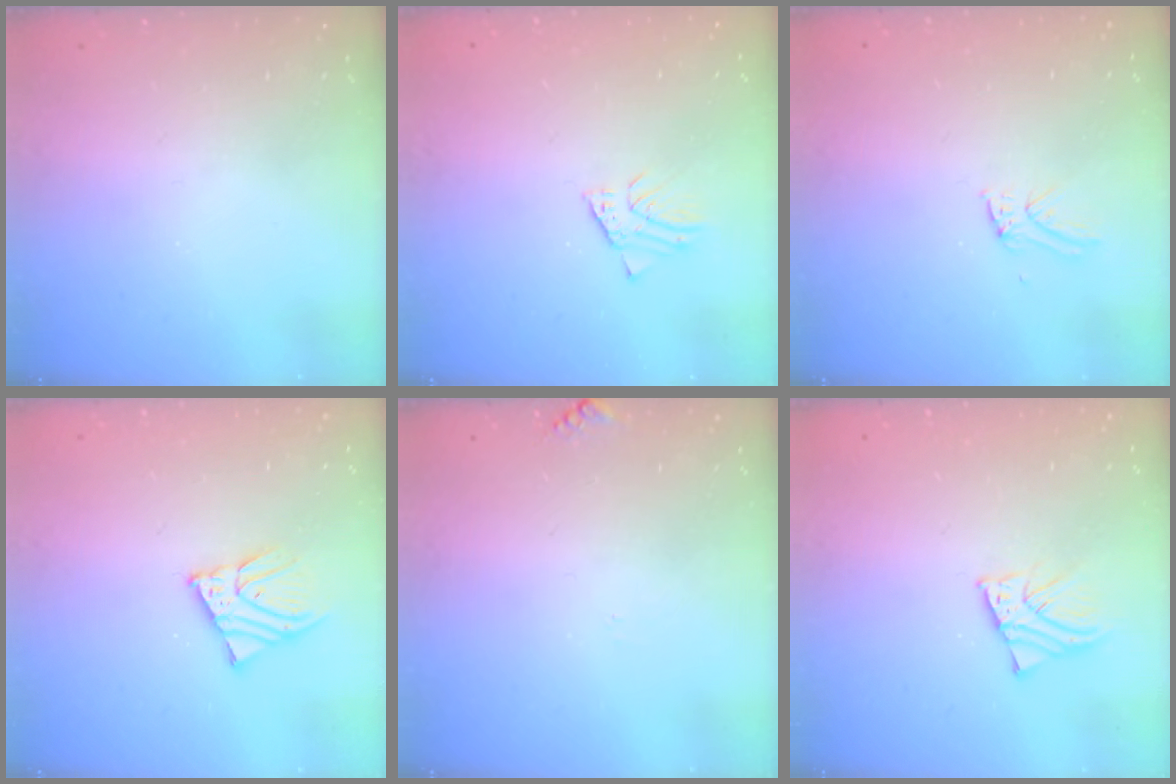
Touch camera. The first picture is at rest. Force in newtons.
{"total": 1.1, "press": 1.1, "slide": 0.0}
{"total": 4.7, "press": 4.7, "slide": 0.4}
{"total": 5.8, "press": 5.8, "slide": 0.3}
{"total": 4.2, "press": 4.2, "slide": 0.6}
{"total": 2.8, "press": 2.8, "slide": 0.2}